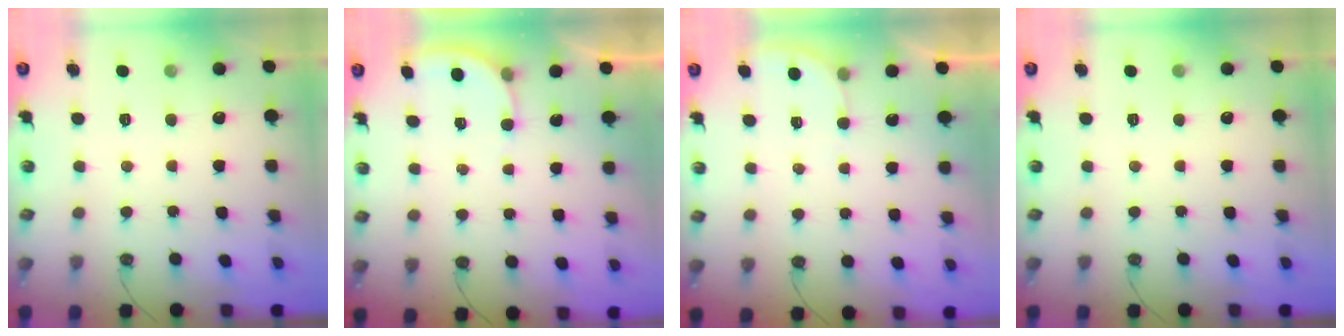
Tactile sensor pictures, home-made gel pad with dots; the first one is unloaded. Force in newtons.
{"total": 2.7, "press": 2.7, "slide": 0.5}
{"total": 1.9, "press": 1.9, "slide": 0.1}
{"total": 0.0}